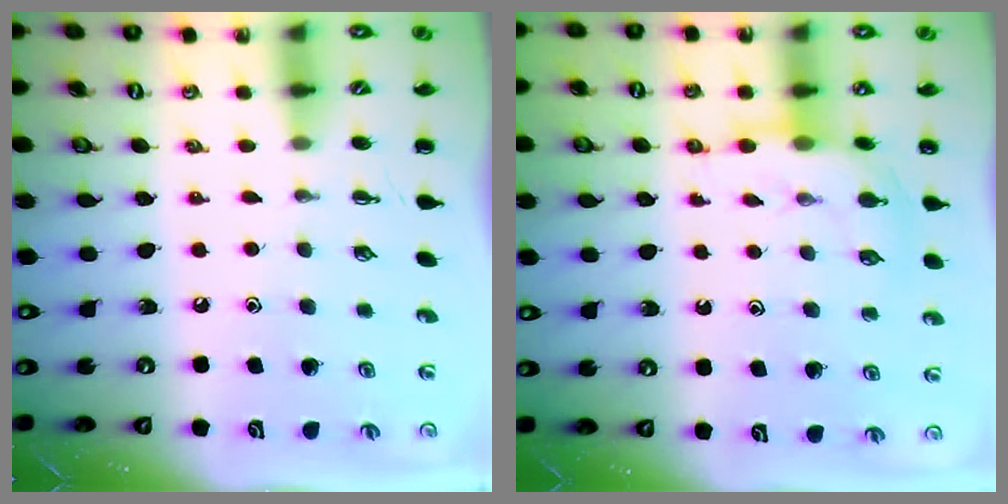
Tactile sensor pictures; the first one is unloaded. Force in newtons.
{"total": 9.0, "press": 9.0, "slide": 0.9}